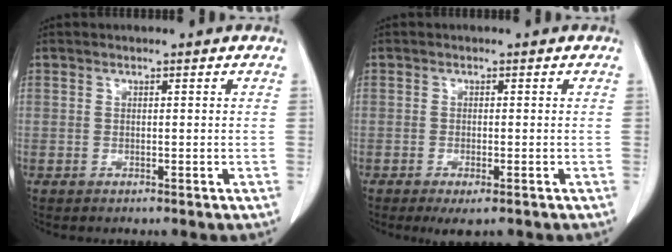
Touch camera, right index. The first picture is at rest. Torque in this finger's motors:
{"motor_torque": [0.37, -0.29, 0.20, 0.04]}